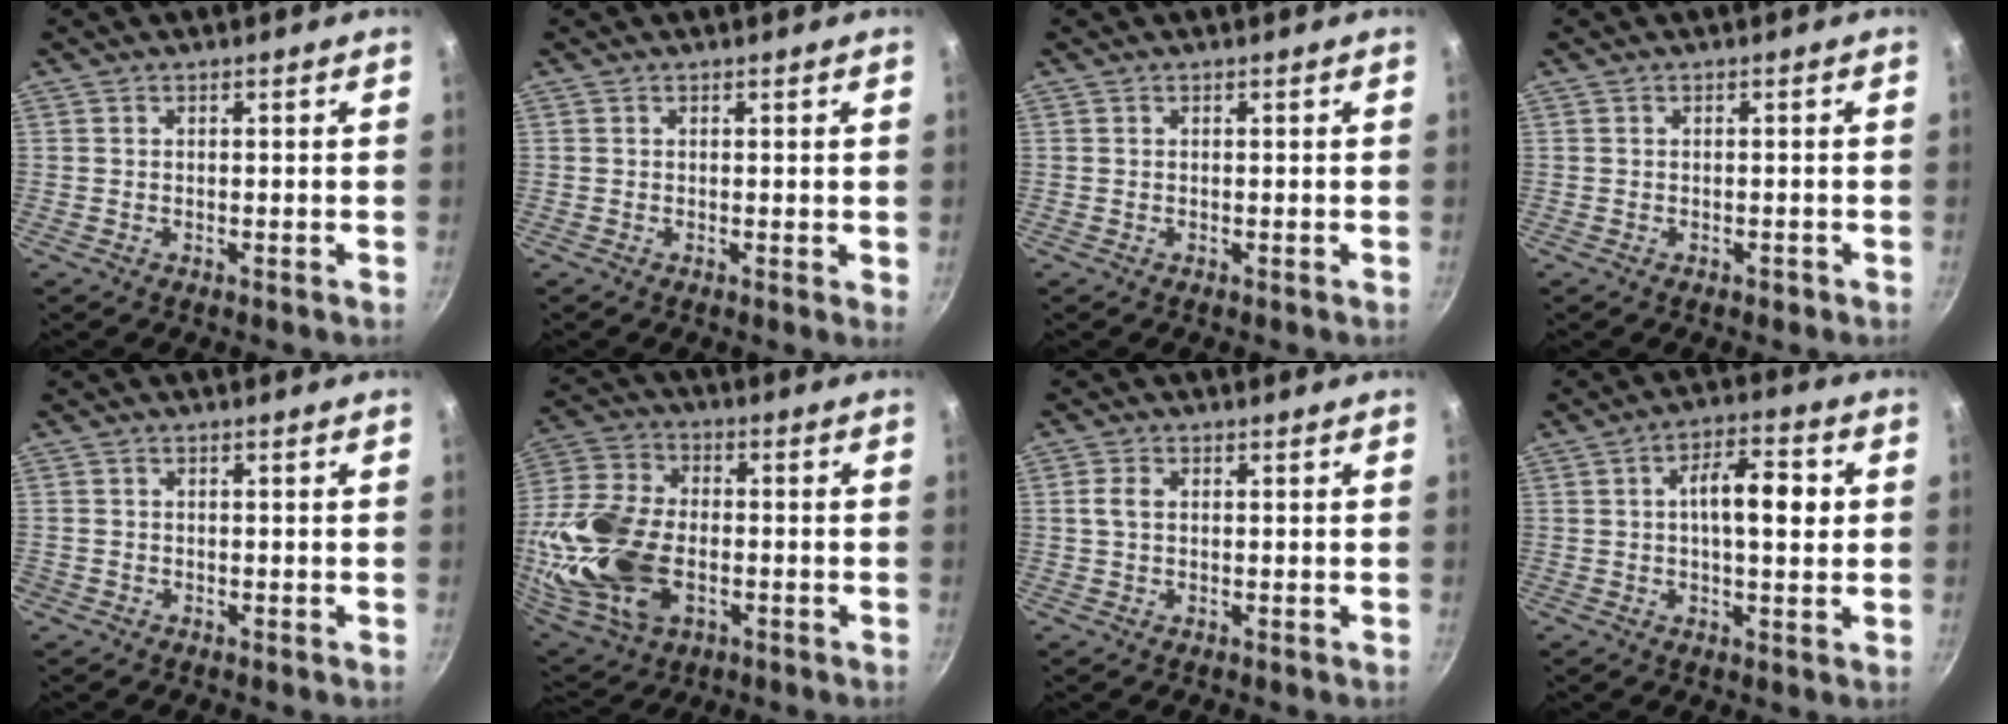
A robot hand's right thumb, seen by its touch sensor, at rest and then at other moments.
{"total": 0.9, "force": [0.2, 0.1, 0.8], "torque": [-0.009, -0.003, 0.001]}
{"total": 0.0}
{"total": 0.7, "force": [-0.5, 0.4, 0.4], "torque": [-0.003, 0.007, -0.002]}
{"total": 1.2, "force": [-0.6, 1.0, 0.2], "torque": [-0.005, 0.003, -0.010]}
{"total": 22.9, "force": [-3.6, 14.6, 17.3], "torque": [-0.368, 0.012, -0.062]}
{"total": 2.4, "force": [0.2, 1.6, 1.8], "torque": [-0.037, 0.009, 0.003]}
{"total": 10.0, "force": [1.1, 4.3, 8.9], "torque": [-0.116, 0.016, 0.007]}